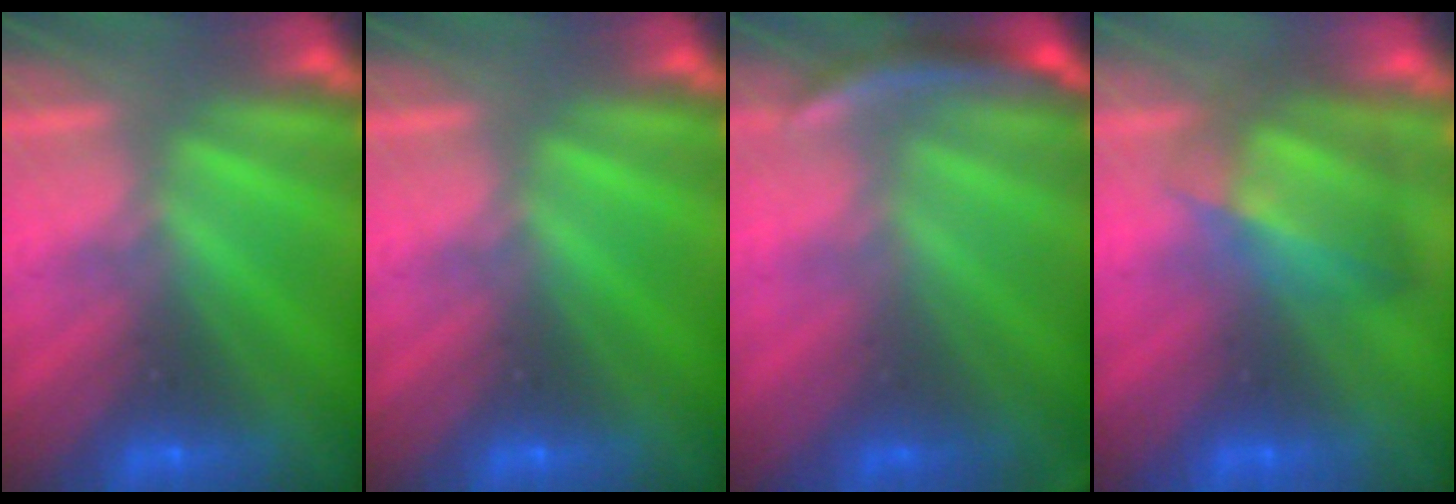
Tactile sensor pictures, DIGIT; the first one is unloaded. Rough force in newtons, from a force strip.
{"total": 0.0}
{"total": 2.8}
{"total": 4.6}